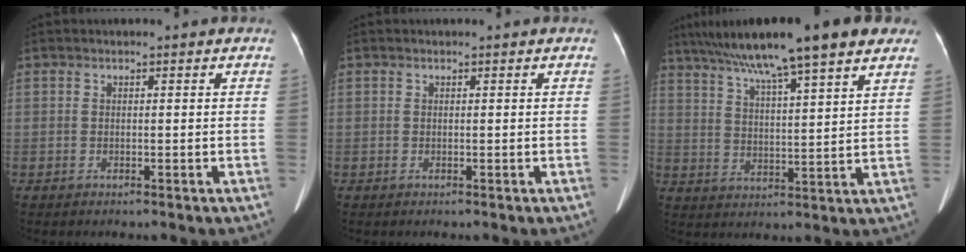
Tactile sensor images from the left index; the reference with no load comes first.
{"total": 0.0}
{"total": 18.2, "force": [13.5, 1.4, 12.0], "torque": [-0.198, 0.039, 0.202]}